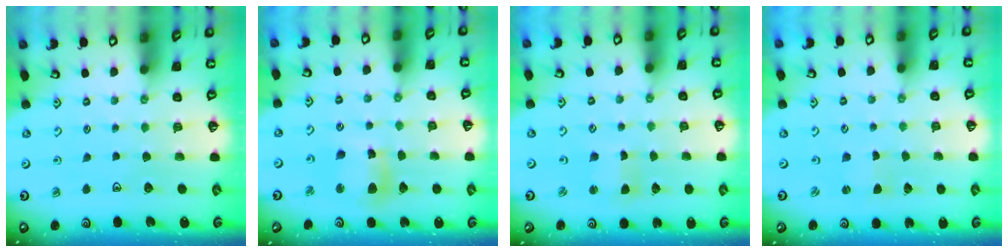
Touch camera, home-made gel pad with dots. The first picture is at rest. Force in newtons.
{"total": 9.7, "press": 9.7, "slide": 1.2}
{"total": 1.4, "press": 1.3, "slide": 0.3}
{"total": 0.0}